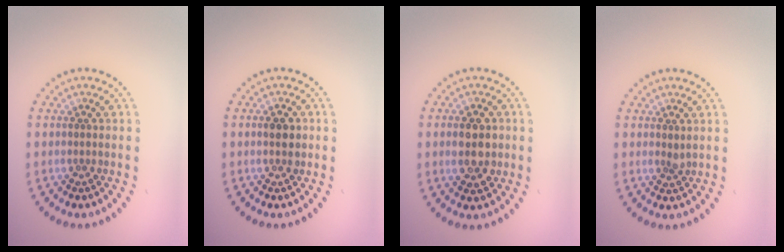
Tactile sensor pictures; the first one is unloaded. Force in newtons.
{"total": 1.8, "press": 1.7, "slide": 0.1}
{"total": 3.8, "press": 3.8, "slide": 0.1}
{"total": 0.7, "press": 0.6, "slide": 0.3}